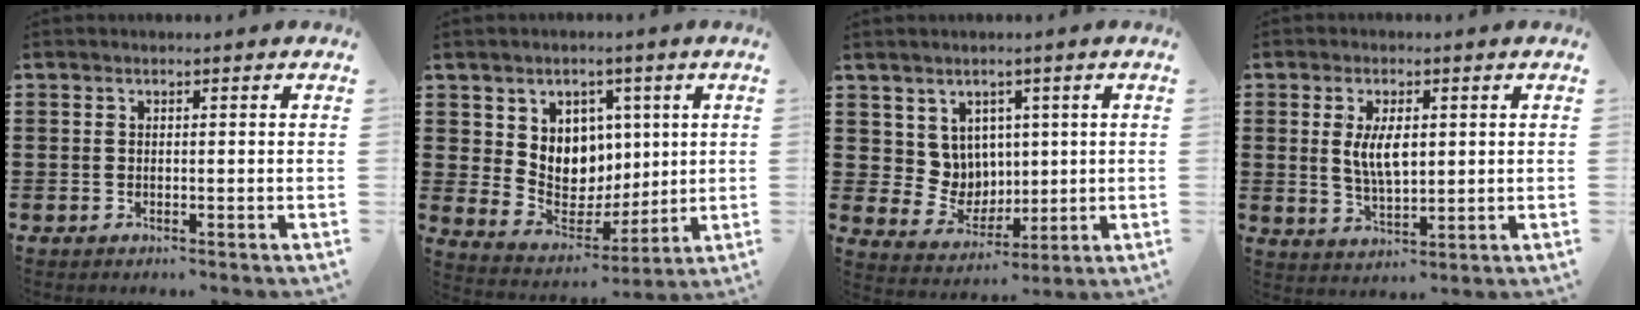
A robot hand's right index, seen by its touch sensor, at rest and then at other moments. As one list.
[{"total": 7.6, "force": [2.9, 6.8, 1.5], "torque": [-0.049, -0.023, 0.057]}, {"total": 6.0, "force": [2.8, 5.2, 1.0], "torque": [-0.050, -0.005, 0.056]}, {"total": 6.0, "force": [1.0, 2.6, 5.3], "torque": [-0.108, 0.001, 0.012]}]